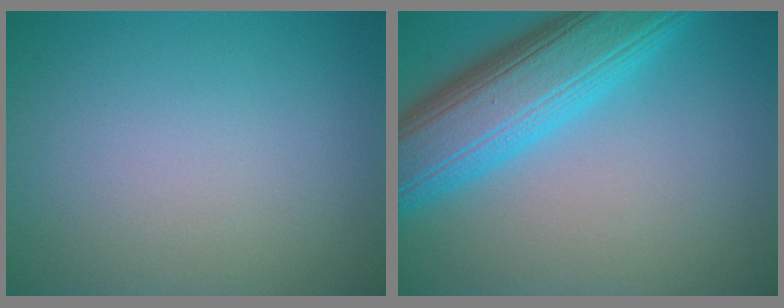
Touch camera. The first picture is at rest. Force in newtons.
{"total": 9.7, "press": 9.7, "slide": 0.2}